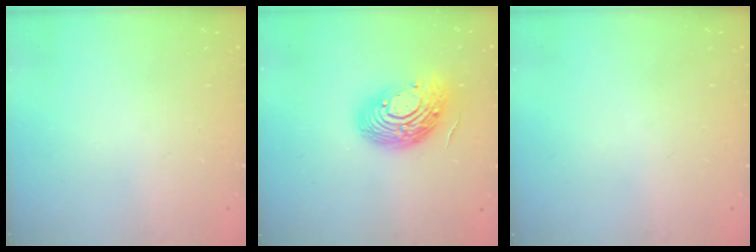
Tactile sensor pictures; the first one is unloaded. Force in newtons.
{"total": 16.1, "press": 16.1, "slide": 1.3}
{"total": 0.0}